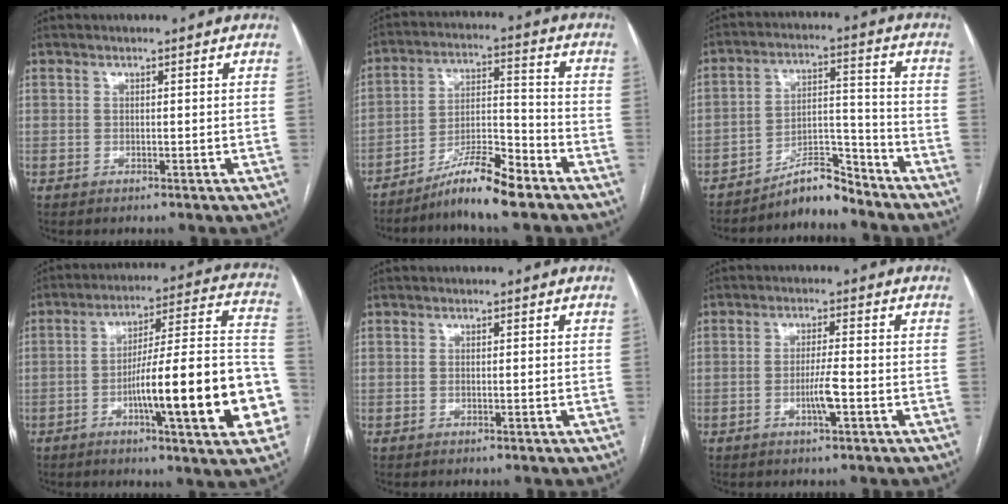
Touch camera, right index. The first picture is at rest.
{"total": 9.8, "force": [-7.7, 0.4, 6.0], "torque": [-0.109, -0.004, -0.137]}
{"total": 7.1, "force": [-6.7, 1.4, 1.9], "torque": [-0.025, 0.031, -0.114]}
{"total": 22.1, "force": [-6.7, 2.0, 21.0], "torque": [-0.239, 0.019, -0.093]}
{"total": 0.7, "force": [-0.1, 0.1, 0.7], "torque": [-0.012, -0.001, 0.001]}
{"total": 3.8, "force": [-1.4, -0.1, 3.6], "torque": [-0.068, -0.004, -0.026]}